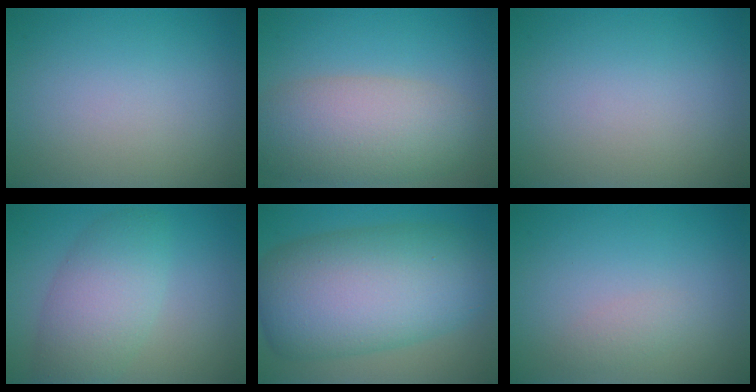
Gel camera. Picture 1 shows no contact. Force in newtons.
{"total": 7.2, "press": 7.2, "slide": 0.7}
{"total": 0.0}
{"total": 5.5, "press": 5.5, "slide": 0.3}
{"total": 12.8, "press": 12.8, "slide": 0.3}
{"total": 1.0, "press": 1.0, "slide": 0.0}